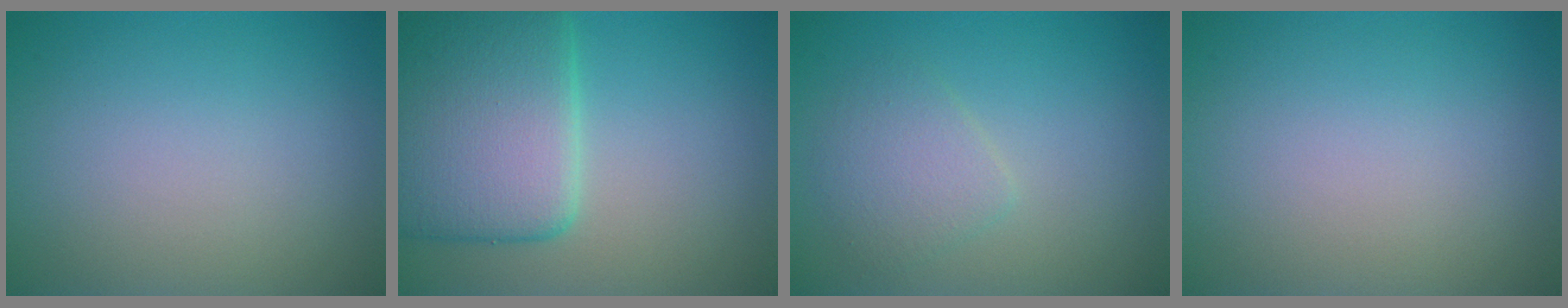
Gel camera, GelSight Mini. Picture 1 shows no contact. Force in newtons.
{"total": 8.9, "press": 8.9, "slide": 0.6}
{"total": 2.4, "press": 2.4, "slide": 0.1}
{"total": 0.0}